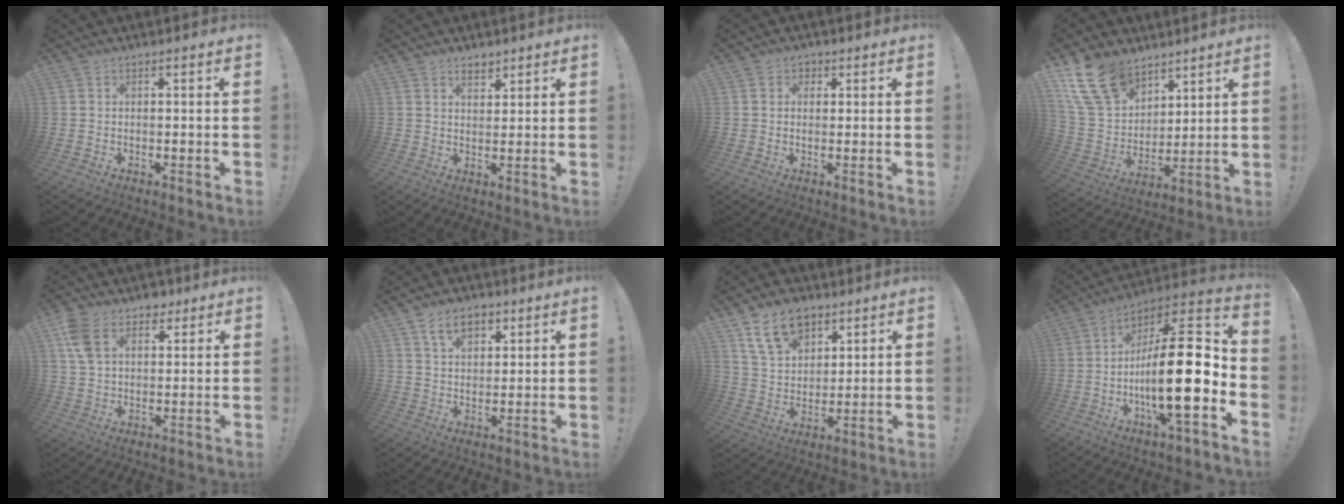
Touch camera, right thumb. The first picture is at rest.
{"total": 3.8, "force": [2.9, 2.0, 1.4], "torque": [-0.008, -0.016, 0.049]}
{"total": 2.4, "force": [0.5, 2.2, 0.7], "torque": [-0.008, 0.003, 0.009]}
{"total": 17.2, "force": [11.4, 10.8, 7.1], "torque": [-0.143, -0.065, 0.225]}
{"total": 10.4, "force": [5.4, 6.9, 5.7], "torque": [-0.101, -0.005, 0.107]}
{"total": 7.7, "force": [4.6, 4.3, 4.4], "torque": [-0.077, -0.006, 0.084]}
{"total": 13.0, "force": [7.8, 8.5, 6.0], "torque": [-0.093, -0.034, 0.148]}
{"total": 23.1, "force": [-4.5, 7.1, 21.5], "torque": [-0.365, 0.019, -0.075]}